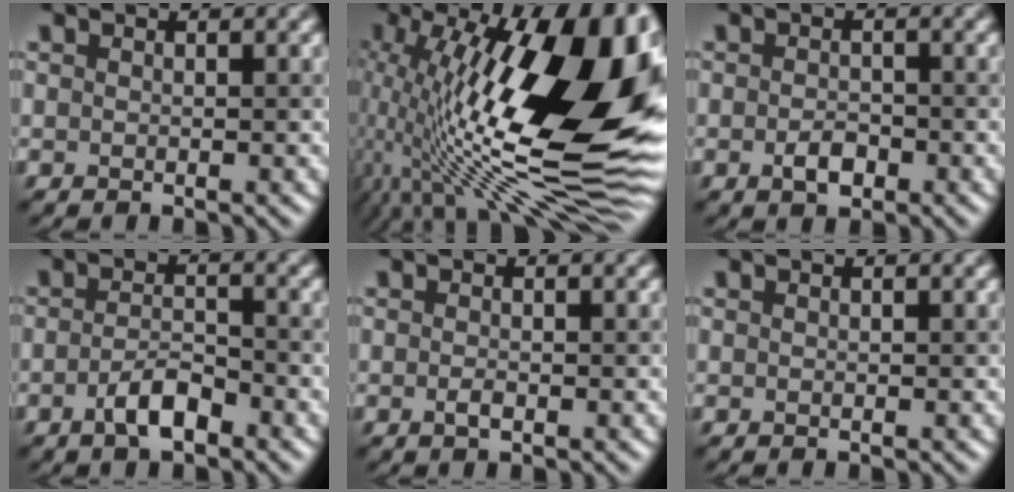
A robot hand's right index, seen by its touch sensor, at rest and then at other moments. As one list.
[{"total": 20.7, "force": [1.7, 8.0, 19.0], "torque": [-0.311, 0.011, 0.016]}, {"total": 2.0, "force": [-0.8, 1.1, 1.4], "torque": [-0.027, 0.000, -0.017]}, {"total": 3.0, "force": [-1.7, 1.1, 2.2], "torque": [-0.043, 0.005, -0.034]}, {"total": 0.8, "force": [-0.4, 0.3, 0.7], "torque": [-0.017, -0.002, -0.007]}, {"total": 0.0}]